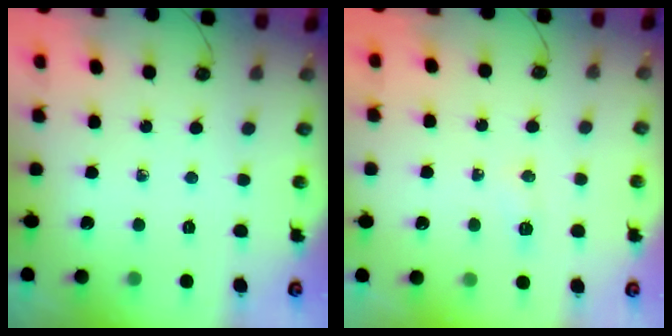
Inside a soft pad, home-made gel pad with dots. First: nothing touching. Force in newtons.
{"total": 8.3, "press": 5.0, "slide": 6.6}